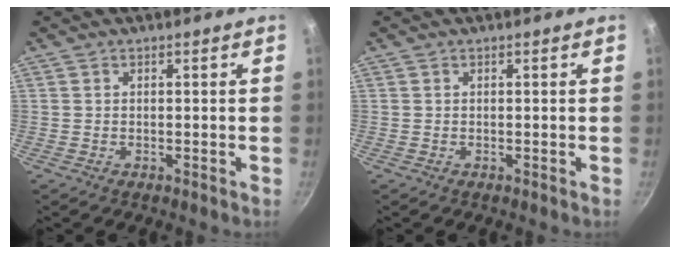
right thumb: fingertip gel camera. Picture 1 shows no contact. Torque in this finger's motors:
{"motor_torque": [0.00, 0.01, 0.00, -0.02, 0.00]}